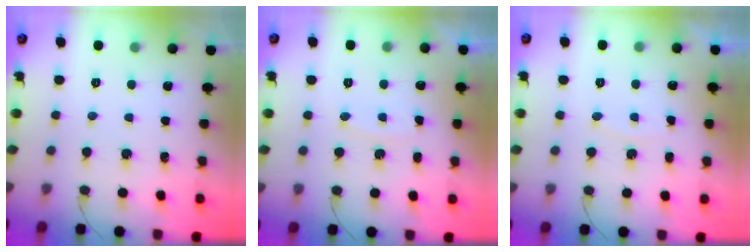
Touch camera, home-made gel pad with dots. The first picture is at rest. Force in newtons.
{"total": 5.1, "press": 5.1, "slide": 0.5}
{"total": 3.9, "press": 3.8, "slide": 0.7}